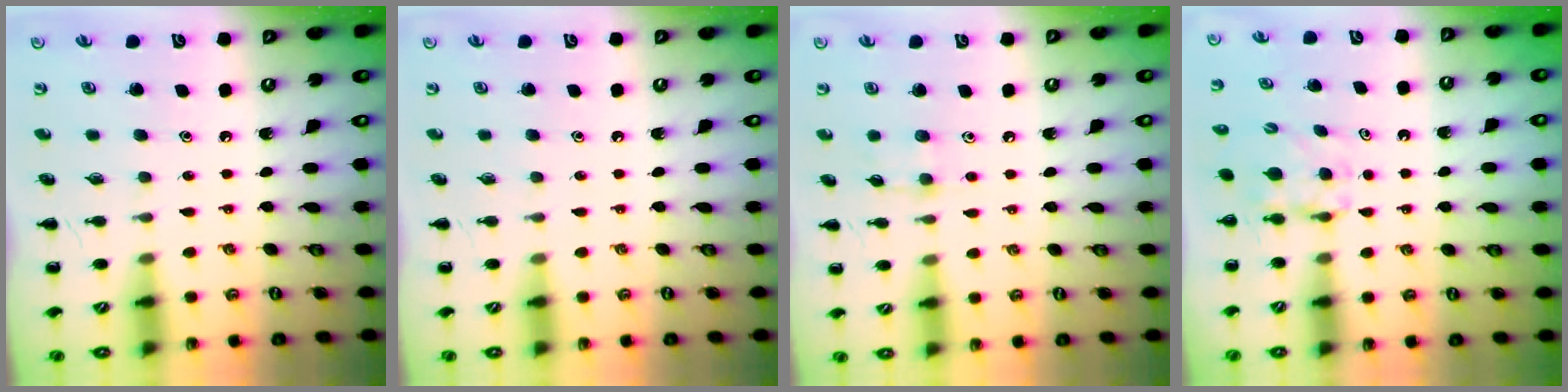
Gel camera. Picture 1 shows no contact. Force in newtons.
{"total": 0.0}
{"total": 3.7, "press": 3.4, "slide": 1.2}
{"total": 3.8, "press": 3.6, "slide": 1.3}